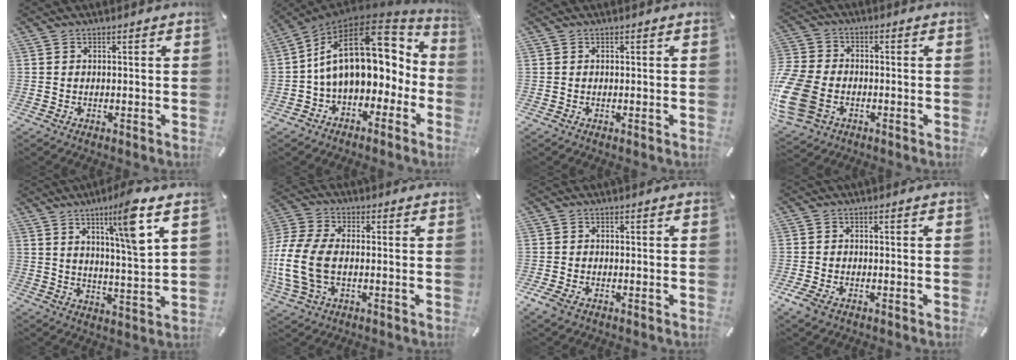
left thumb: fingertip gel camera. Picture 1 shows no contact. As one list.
[{"total": 20.9, "force": [3.8, 12.9, 16.0], "torque": [-0.274, -0.026, 0.073]}, {"total": 0.0}, {"total": 13.2, "force": [-4.3, 9.7, 7.9], "torque": [-0.183, 0.024, -0.076]}, {"total": 11.8, "force": [6.5, 1.1, 9.8], "torque": [-0.154, -0.033, 0.097]}, {"total": 12.4, "force": [-1.9, 8.2, 9.0], "torque": [-0.208, 0.002, -0.033]}, {"total": 2.3, "force": [-1.3, 1.4, 1.3], "torque": [-0.035, -0.002, -0.029]}, {"total": 3.0, "force": [-1.8, 1.8, 1.7], "torque": [-0.040, 0.004, -0.036]}]